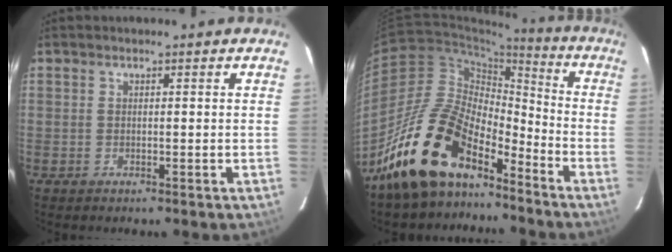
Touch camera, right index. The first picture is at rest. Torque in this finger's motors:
{"motor_torque": [0.92, -0.81, 1.05, 0.21]}